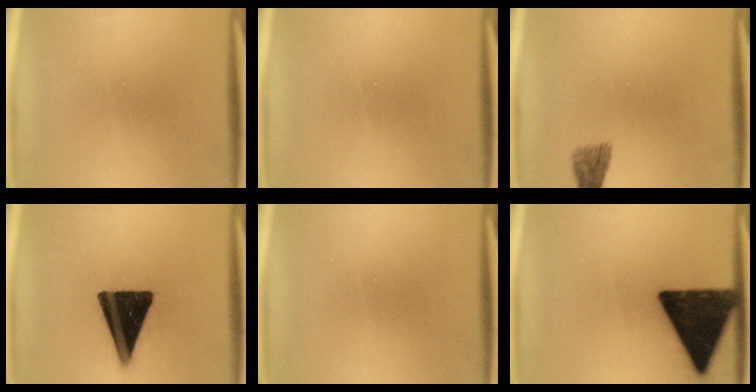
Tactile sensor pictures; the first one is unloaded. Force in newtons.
{"total": 0.0}
{"total": 1.8}
{"total": 17.4}
{"total": 0.0}
{"total": 17.2}